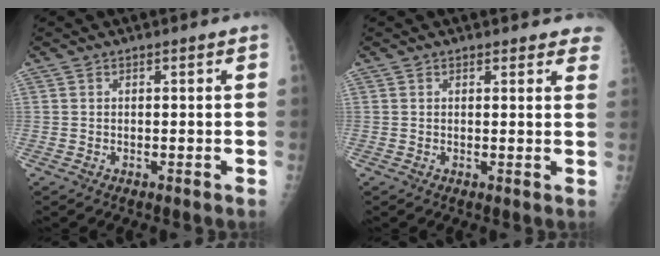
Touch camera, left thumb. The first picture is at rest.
{"total": 4.5, "force": [4.1, 1.5, 1.1], "torque": [0.022, -0.014, 0.027]}